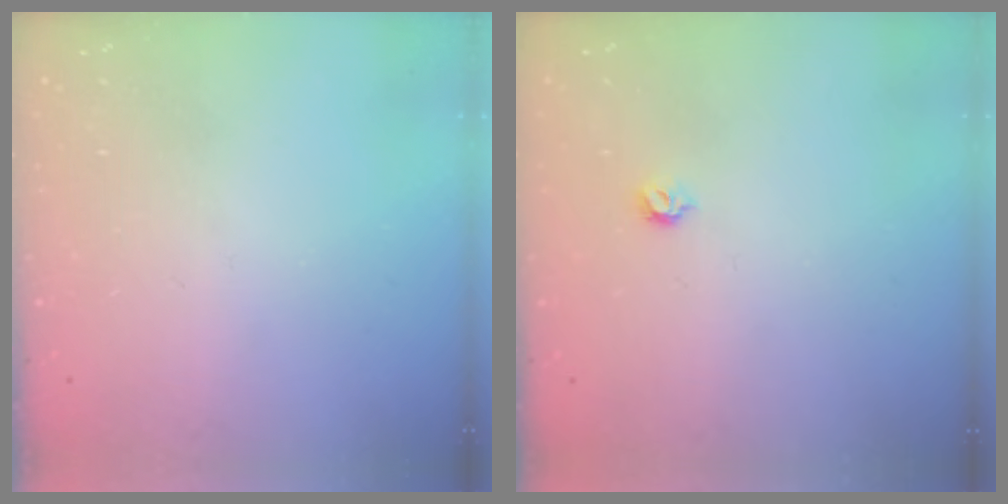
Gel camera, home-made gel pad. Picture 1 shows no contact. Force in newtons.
{"total": 3.9, "press": 3.8, "slide": 0.8}